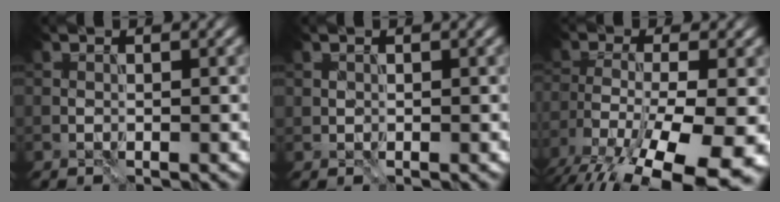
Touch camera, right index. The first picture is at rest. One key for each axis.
{"total": 0.6, "fx": 0.2, "fy": 0.5, "fz": 0.3, "tx": -0.004, "ty": 0.001, "tz": 0.003}
{"total": 14.0, "fx": -8.6, "fy": 4.8, "fz": 9.9, "tx": -0.192, "ty": -0.032, "tz": -0.132}